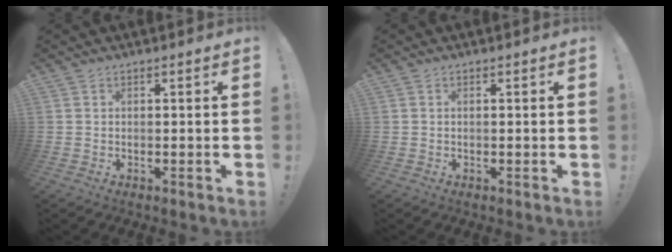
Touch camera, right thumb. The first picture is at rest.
{"total": 0.0}